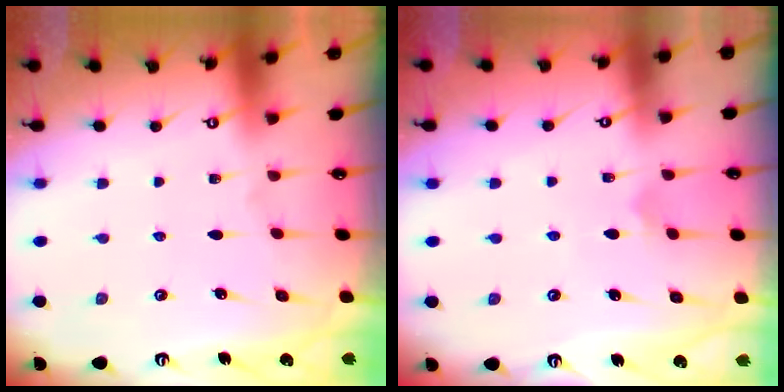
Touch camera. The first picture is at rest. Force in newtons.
{"total": 3.9, "press": 3.8, "slide": 0.5}